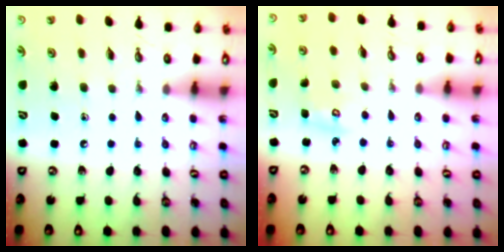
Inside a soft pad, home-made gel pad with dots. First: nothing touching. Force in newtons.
{"total": 2.9, "press": 2.9, "slide": 0.1}